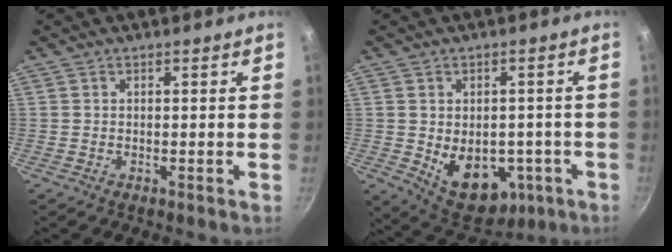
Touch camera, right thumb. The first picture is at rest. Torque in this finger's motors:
{"motor_torque": [-0.29, 0.79, 0.05, 0.03, 0.10]}